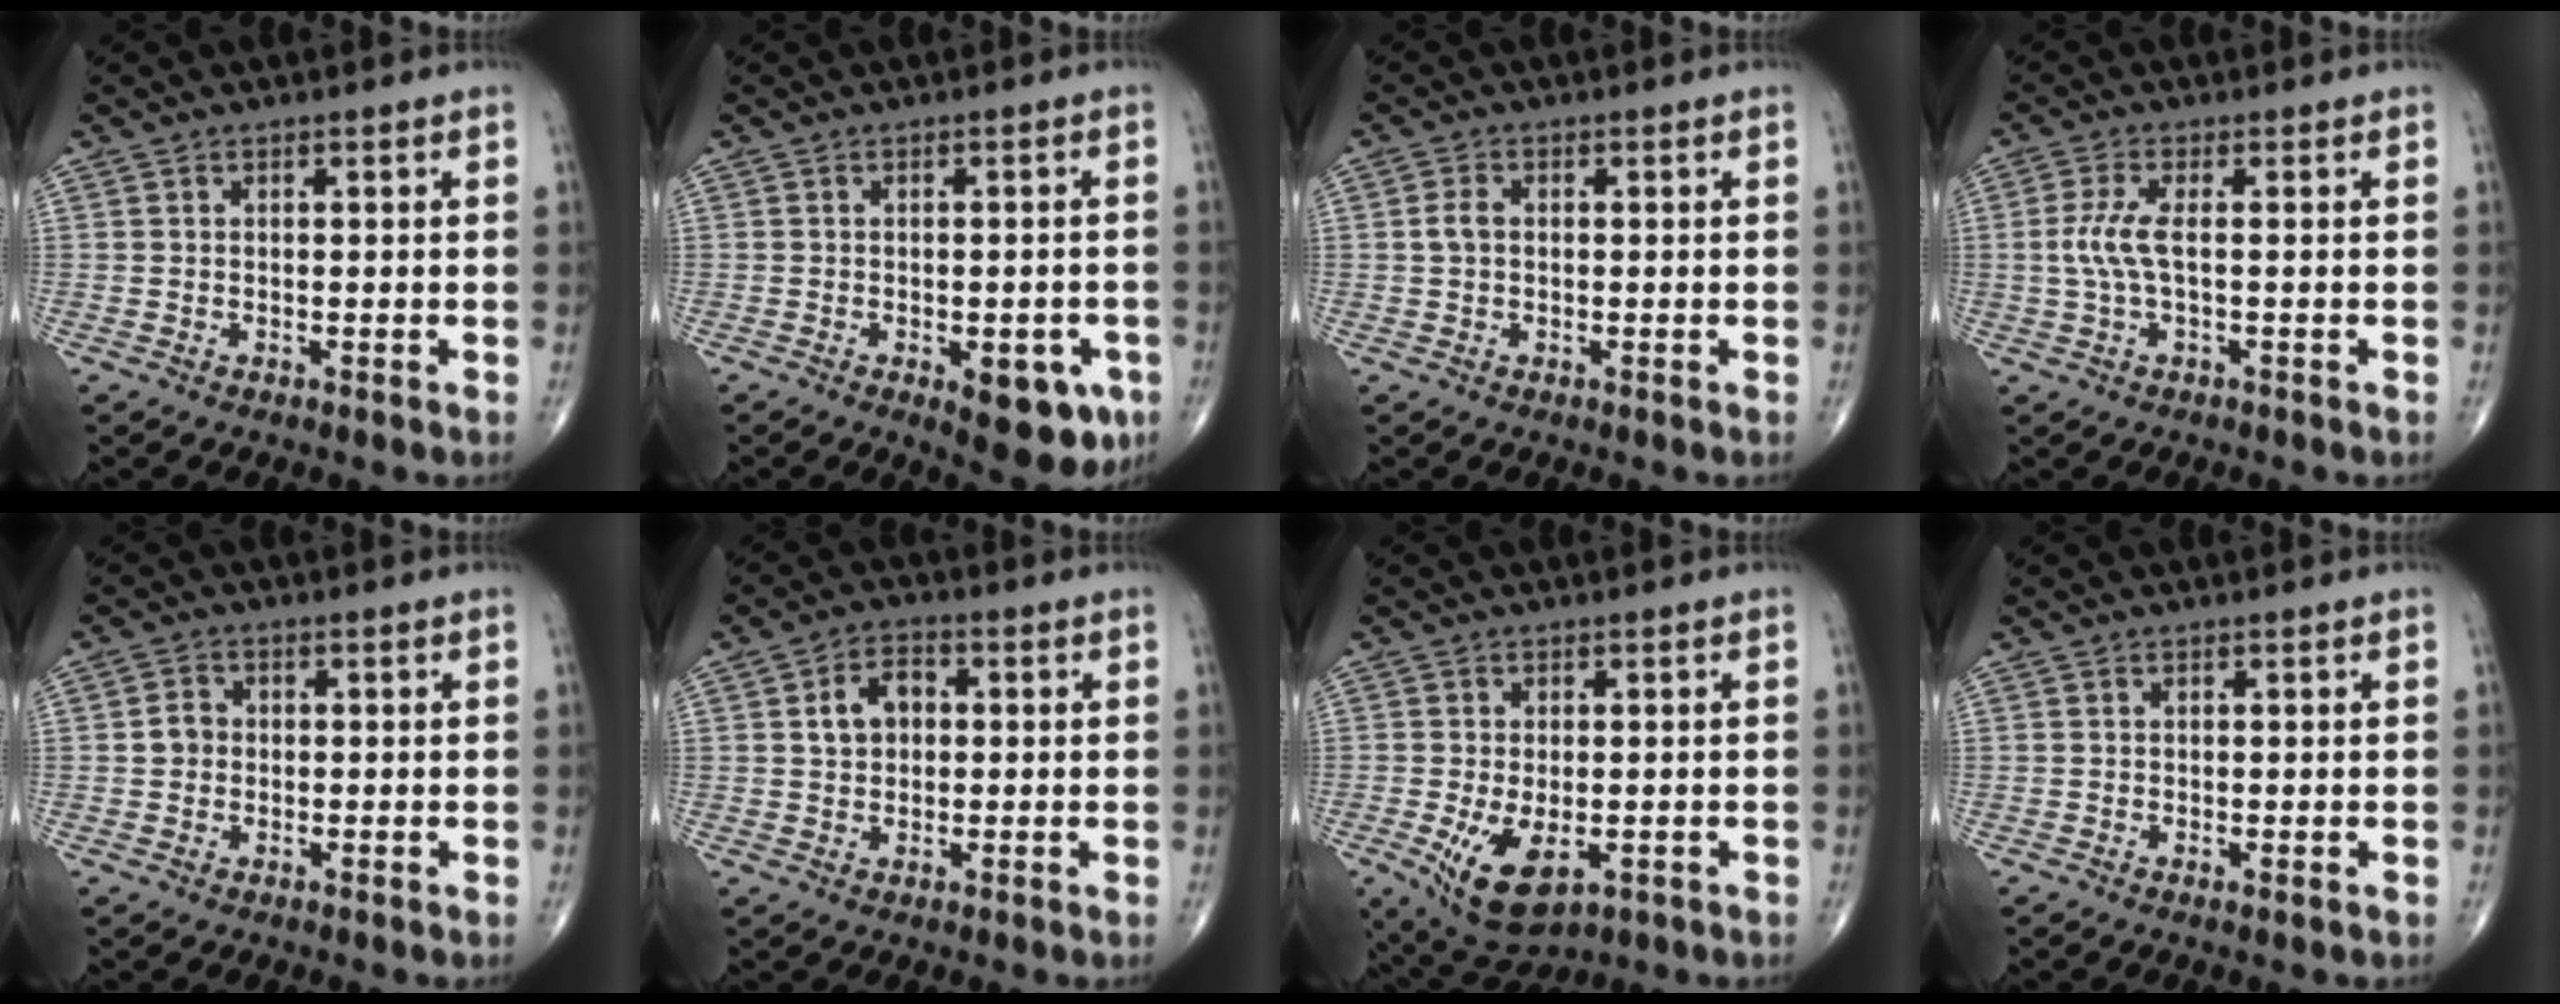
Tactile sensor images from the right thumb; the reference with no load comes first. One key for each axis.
{"total": 9.6, "fx": -3.8, "fy": 4.2, "fz": 7.7, "tx": -0.069, "ty": 0.004, "tz": -0.039}
{"total": 2.4, "fx": 0.1, "fy": 1.7, "fz": 1.7, "tx": -0.036, "ty": 0.006, "tz": 0.000}
{"total": 4.7, "fx": -0.1, "fy": 1.2, "fz": 4.5, "tx": -0.124, "ty": 0.004, "tz": -0.006}
{"total": 2.9, "fx": -0.1, "fy": 2.6, "fz": 1.2, "tx": -0.011, "ty": 0.007, "tz": -0.008}
{"total": 5.8, "fx": 0.9, "fy": 4.2, "fz": 3.9, "tx": -0.055, "ty": 0.014, "tz": 0.010}
{"total": 9.3, "fx": -2.7, "fy": 4.8, "fz": 7.5, "tx": -0.127, "ty": -0.014, "tz": -0.032}
{"total": 0.6, "fx": -0.1, "fy": 0.0, "fz": 0.6, "tx": -0.015, "ty": -0.004, "tz": -0.003}